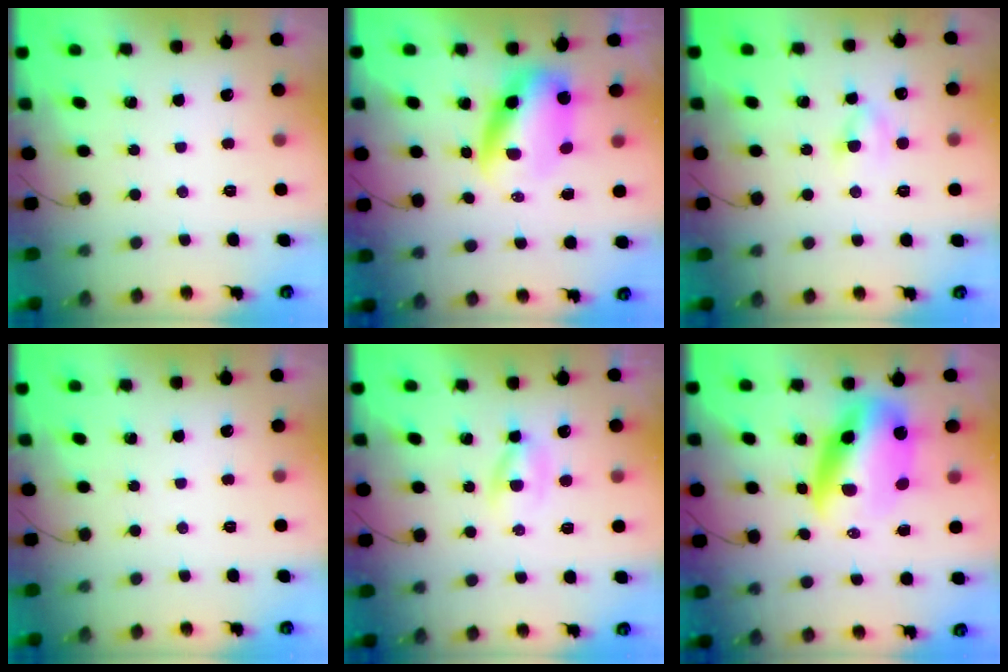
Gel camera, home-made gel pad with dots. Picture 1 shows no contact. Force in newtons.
{"total": 7.0, "press": 6.8, "slide": 1.4}
{"total": 4.0, "press": 3.7, "slide": 1.5}
{"total": 0.0}
{"total": 2.7, "press": 2.5, "slide": 1.1}
{"total": 11.2, "press": 10.8, "slide": 3.0}